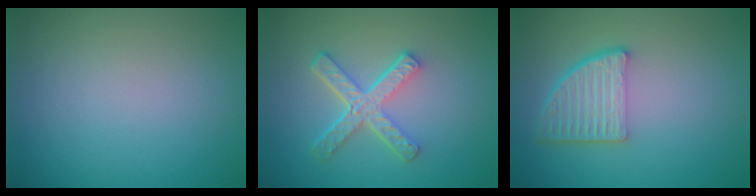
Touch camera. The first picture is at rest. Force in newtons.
{"total": 4.8, "press": 3.3, "slide": 3.4}
{"total": 5.1, "press": 3.8, "slide": 3.5}